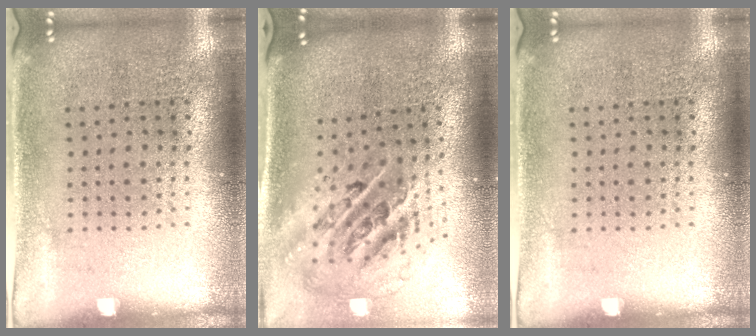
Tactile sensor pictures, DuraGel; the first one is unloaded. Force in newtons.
{"total": 2.7, "press": 1.9, "slide": 2.0}
{"total": 0.0}